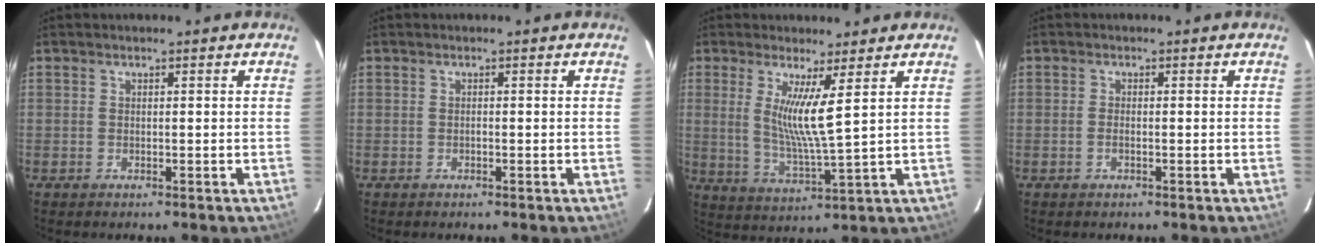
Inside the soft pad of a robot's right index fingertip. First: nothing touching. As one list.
[{"total": 0.0}, {"total": 8.1, "force": [3.0, -0.3, 7.5], "torque": [-0.142, -0.023, 0.056]}, {"total": 1.1, "force": [-0.4, 0.5, 0.9], "torque": [-0.021, 0.001, -0.008]}]